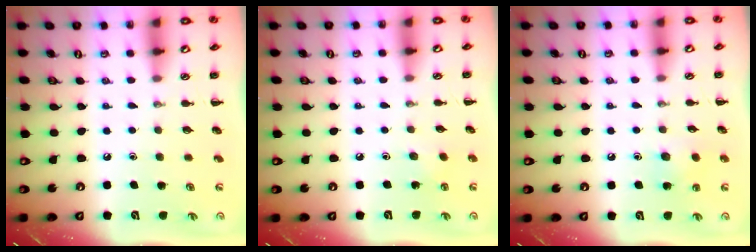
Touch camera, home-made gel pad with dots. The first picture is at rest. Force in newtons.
{"total": 2.4, "press": 2.3, "slide": 0.8}
{"total": 6.4, "press": 6.3, "slide": 1.3}